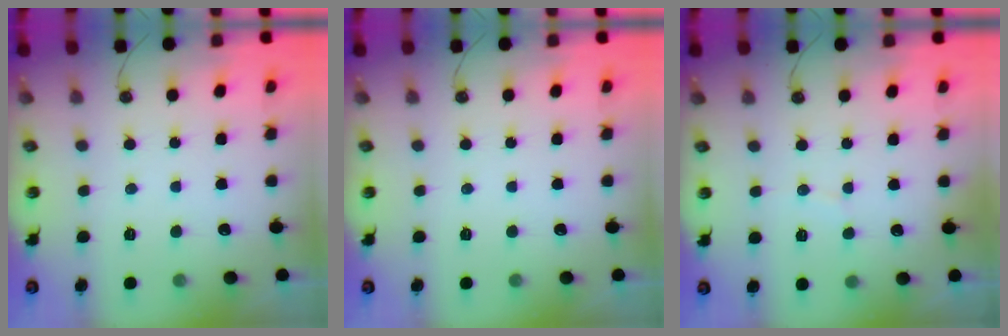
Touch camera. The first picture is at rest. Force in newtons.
{"total": 0.0}
{"total": 4.0, "press": 4.0, "slide": 0.4}